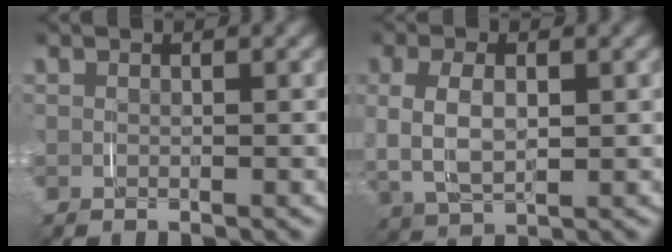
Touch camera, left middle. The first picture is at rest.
{"total": 5.7, "force": [0.5, 3.8, 4.1], "torque": [-0.102, -0.002, 0.015]}